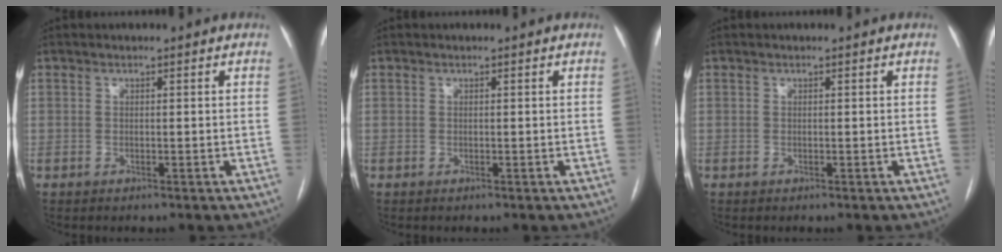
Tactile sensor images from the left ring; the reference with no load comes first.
{"total": 0.0}
{"total": 0.0}